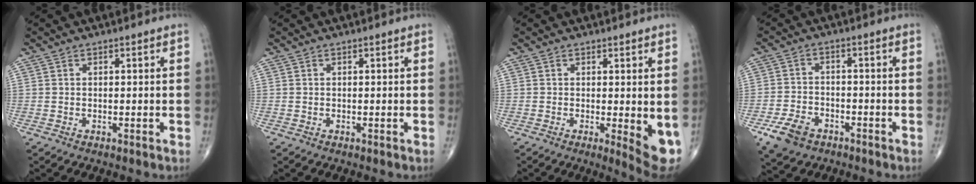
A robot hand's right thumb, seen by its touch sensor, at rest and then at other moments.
{"total": 0.0}
{"total": 6.0, "force": [-0.6, 1.6, 5.8], "torque": [-0.075, -0.016, -0.007]}
{"total": 7.2, "force": [-4.1, 4.7, 3.6], "torque": [-0.065, 0.017, -0.070]}